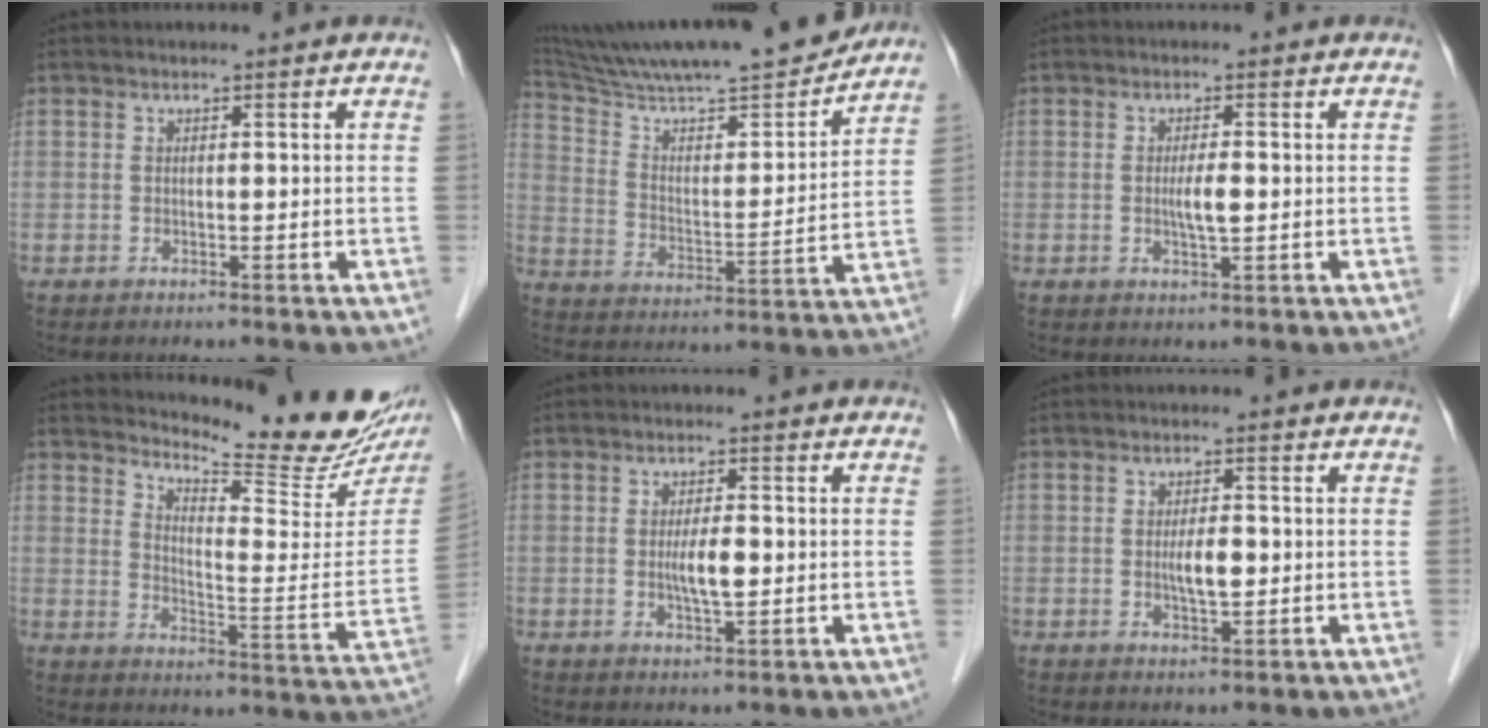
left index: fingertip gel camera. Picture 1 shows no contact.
{"total": 22.2, "force": [19.9, 1.2, 9.8], "torque": [-0.165, -0.007, 0.310]}
{"total": 2.7, "force": [-0.2, 0.4, 2.6], "torque": [-0.051, -0.003, -0.002]}
{"total": 17.0, "force": [15.9, 1.4, 5.9], "torque": [-0.093, -0.089, 0.199]}
{"total": 3.8, "force": [-0.3, 0.8, 3.7], "torque": [-0.070, -0.003, -0.003]}
{"total": 3.3, "force": [-0.2, 1.0, 3.2], "torque": [-0.060, -0.001, -0.002]}